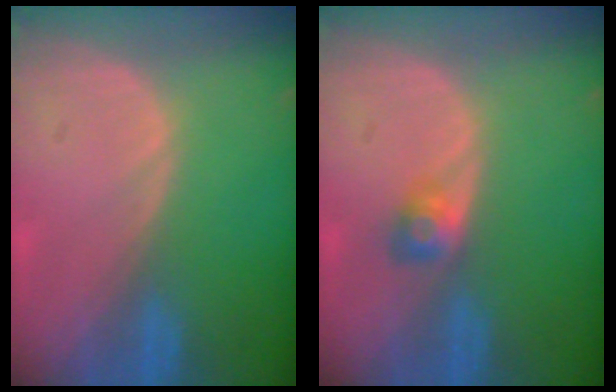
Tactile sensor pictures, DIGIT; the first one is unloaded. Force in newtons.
{"total": 2.4, "press": 2.2, "slide": 1.0}